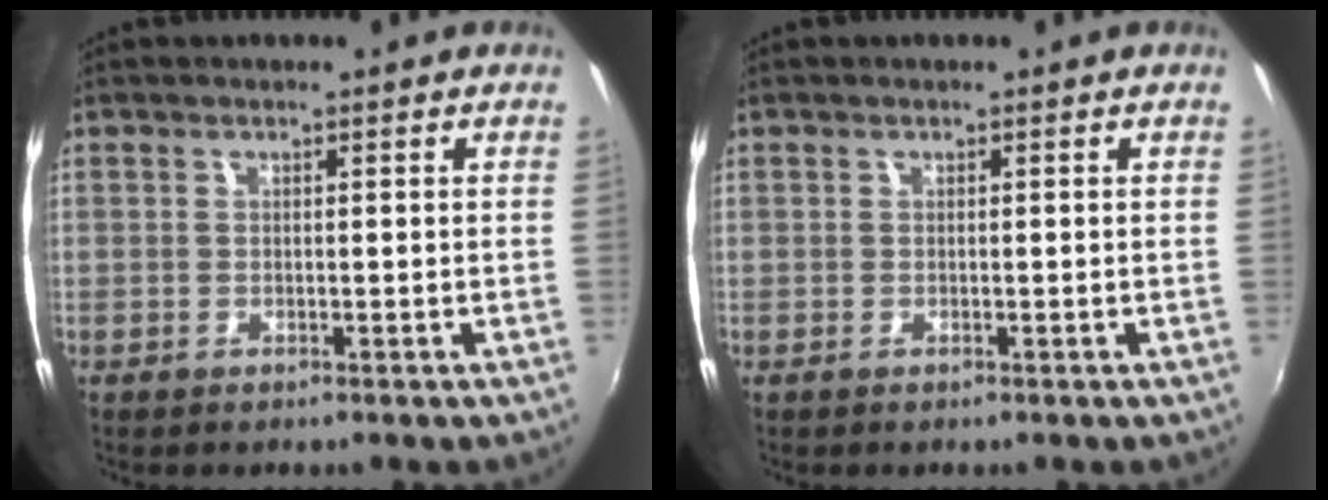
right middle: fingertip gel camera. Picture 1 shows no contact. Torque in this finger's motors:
{"motor_torque": [0.43, -0.21, 0.05, 0.01]}